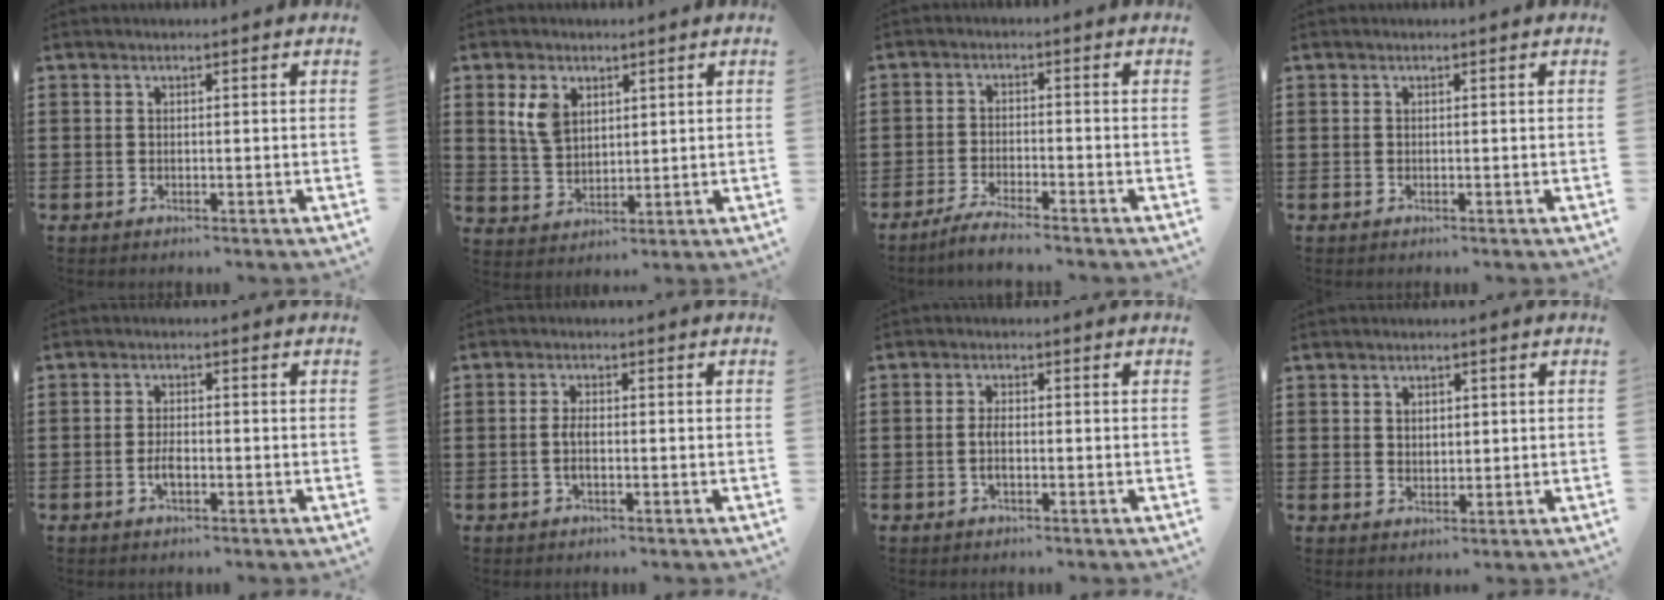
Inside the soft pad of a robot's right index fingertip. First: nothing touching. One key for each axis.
{"total": 5.6, "fx": 2.6, "fy": 3.7, "fz": 3.3, "tx": -0.086, "ty": 0.009, "tz": 0.047}
{"total": 3.1, "fx": -2.9, "fy": -0.1, "fz": 1.1, "tx": -0.020, "ty": 0.001, "tz": -0.057}
{"total": 0.0}
{"total": 2.7, "fx": -0.9, "fy": 1.1, "fz": 2.3, "tx": -0.050, "ty": 0.000, "tz": -0.020}
{"total": 2.4, "fx": -0.4, "fy": 0.6, "fz": 2.3, "tx": -0.058, "ty": -0.008, "tz": -0.011}
{"total": 2.2, "fx": -0.4, "fy": 0.5, "fz": 2.1, "tx": -0.048, "ty": -0.005, "tz": -0.008}
{"total": 1.8, "fx": 1.1, "fy": 1.3, "fz": 0.7, "tx": -0.016, "ty": 0.007, "tz": 0.019}